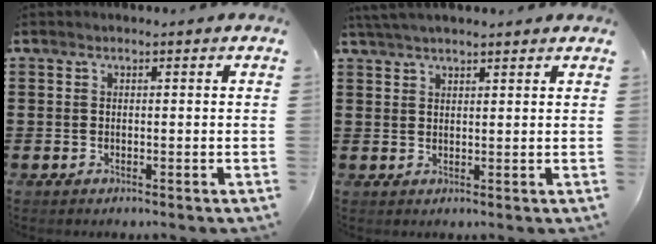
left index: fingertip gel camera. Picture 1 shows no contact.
{"total": 2.9, "force": [2.6, 0.4, 1.2], "torque": [-0.029, 0.002, 0.049]}